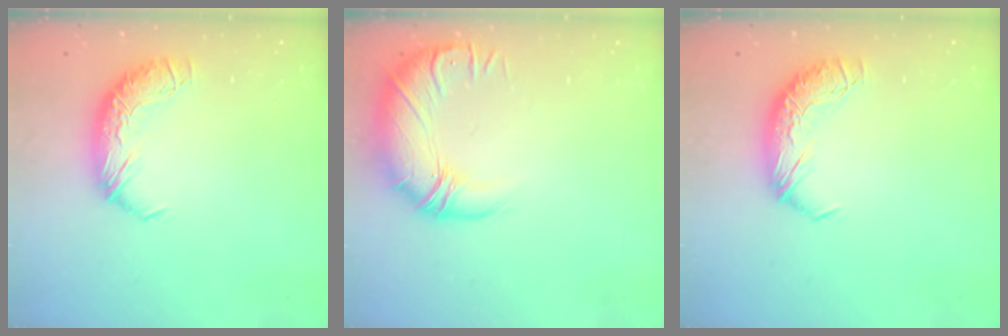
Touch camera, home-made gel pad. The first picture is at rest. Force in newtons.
{"total": 4.2, "press": 2.2, "slide": 3.6}
{"total": 0.0}